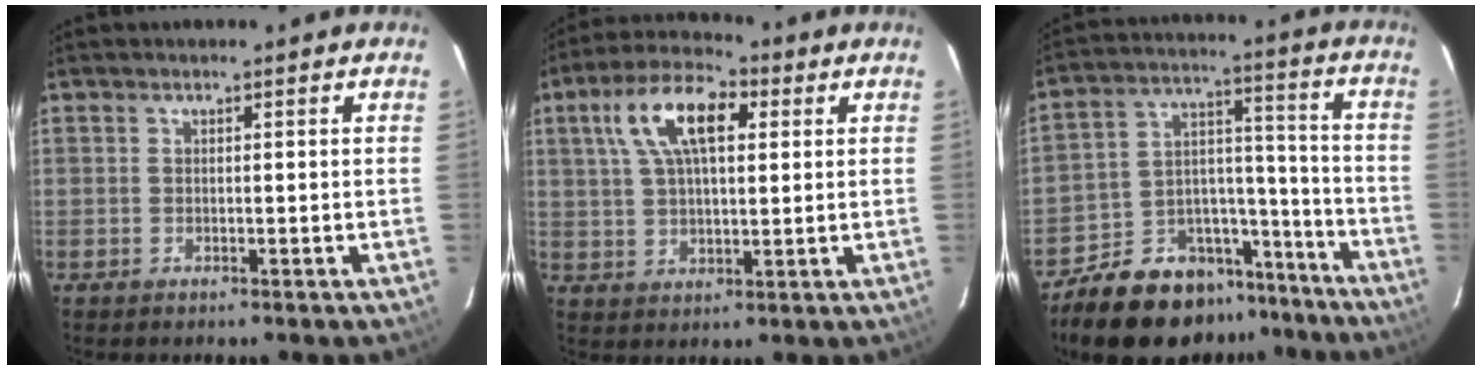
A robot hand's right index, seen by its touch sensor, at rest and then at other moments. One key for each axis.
{"total": 12.4, "fx": 4.3, "fy": 5.6, "fz": 10.2, "tx": -0.193, "ty": 0.031, "tz": 0.073}
{"total": 20.8, "fx": -16.4, "fy": 10.1, "fz": 8.0, "tx": -0.160, "ty": 0.068, "tz": -0.239}